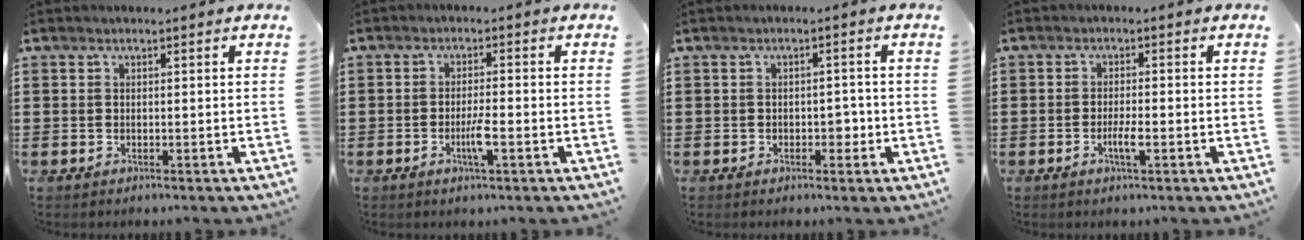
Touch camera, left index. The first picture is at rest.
{"total": 3.7, "force": [-1.3, 0.5, 3.4], "torque": [-0.064, -0.001, -0.025]}
{"total": 2.5, "force": [-0.7, 1.5, 1.9], "torque": [-0.039, 0.003, -0.016]}
{"total": 2.9, "force": [-0.9, 0.5, 2.7], "torque": [-0.047, 0.001, -0.016]}